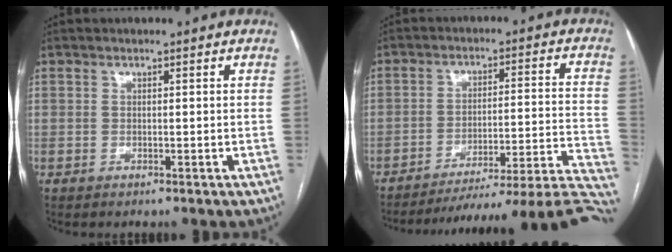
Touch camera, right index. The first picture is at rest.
{"total": 26.3, "force": [-24.4, -0.6, 9.6], "torque": [-0.035, -0.004, -0.320]}